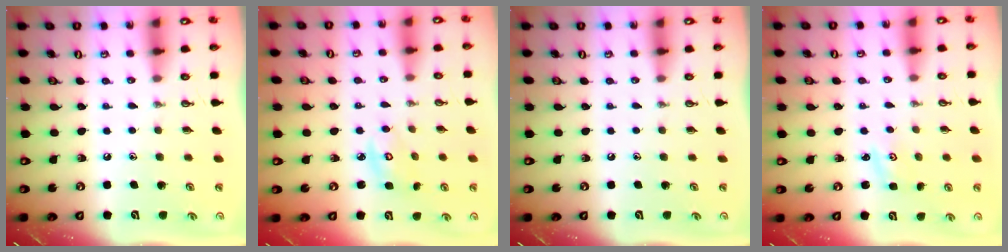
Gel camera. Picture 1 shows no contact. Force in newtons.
{"total": 4.1, "press": 4.1, "slide": 0.3}
{"total": 0.0}
{"total": 1.0, "press": 0.9, "slide": 0.2}